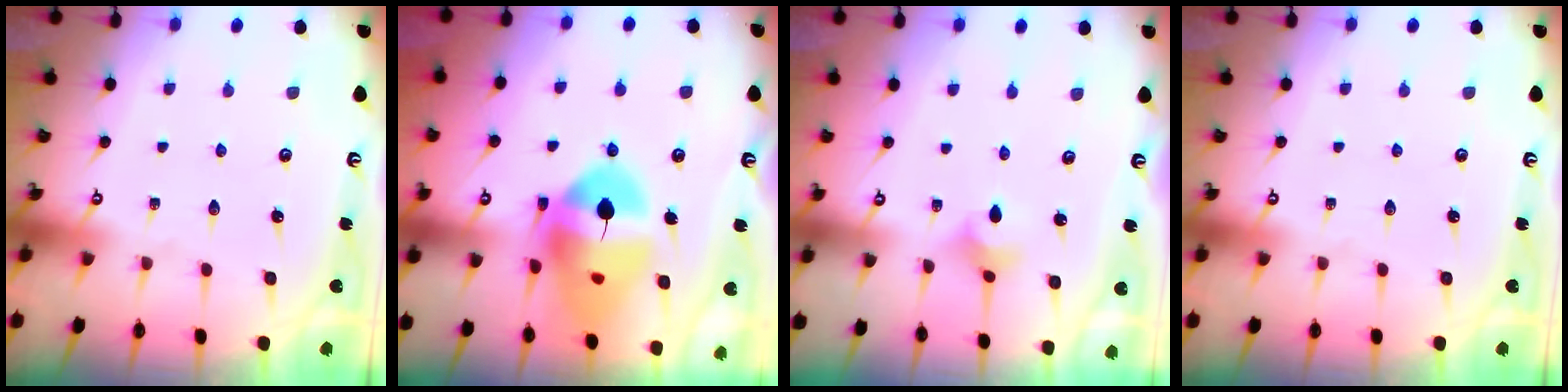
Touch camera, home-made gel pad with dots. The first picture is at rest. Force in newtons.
{"total": 18.1, "press": 17.9, "slide": 2.2}
{"total": 3.6, "press": 3.5, "slide": 0.7}
{"total": 0.0}